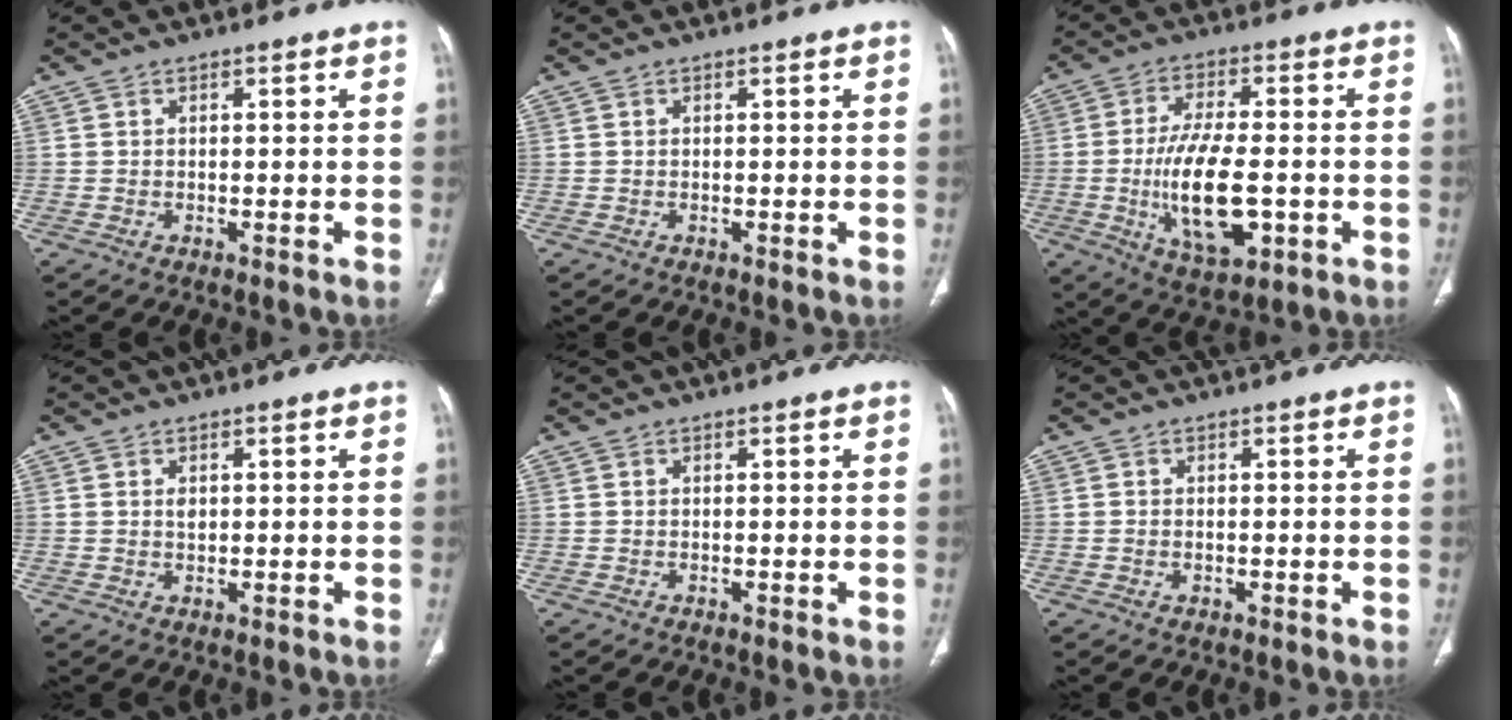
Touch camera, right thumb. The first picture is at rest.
{"total": 0.0}
{"total": 14.5, "force": [-2.8, 6.3, 12.7], "torque": [-0.227, -0.001, -0.037]}
{"total": 1.3, "force": [0.4, 0.9, 0.9], "torque": [-0.010, -0.002, 0.009]}
{"total": 0.0}
{"total": 0.5, "force": [-0.1, 0.4, 0.3], "torque": [-0.009, 0.002, 0.001]}